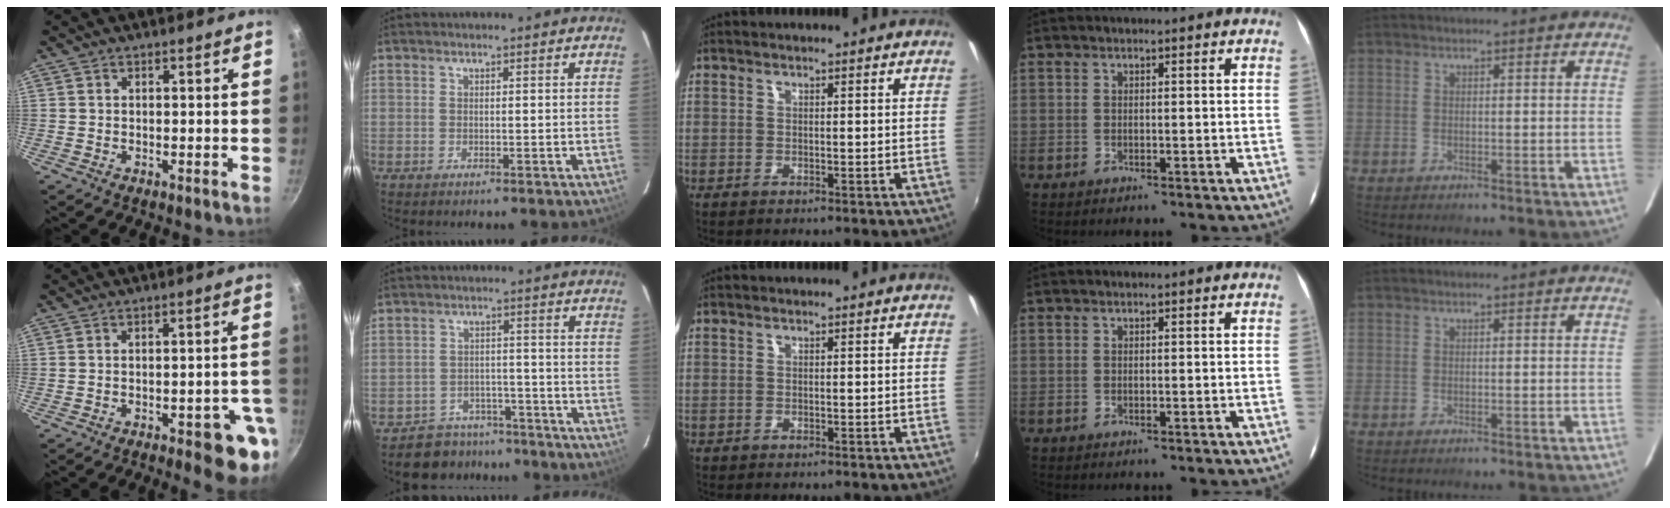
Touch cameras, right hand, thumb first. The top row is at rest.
{"thumb": {"total": 10.0, "force": [-4.5, 3.2, 8.4], "torque": [-0.074, 0.027, -0.050]}, "index": {"total": 7.3, "force": [-5.9, 4.3, 0.0], "torque": [-0.009, 0.031, -0.082]}}